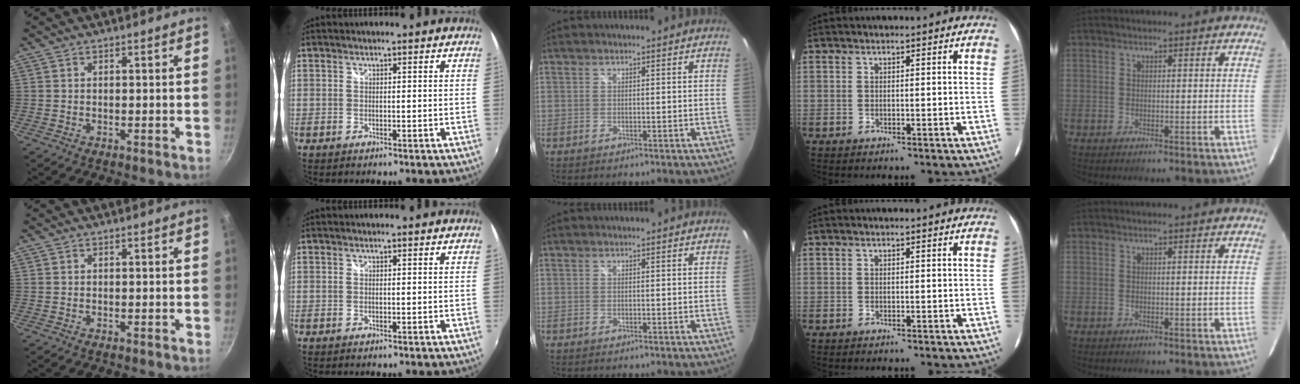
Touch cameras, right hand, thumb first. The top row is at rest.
{}